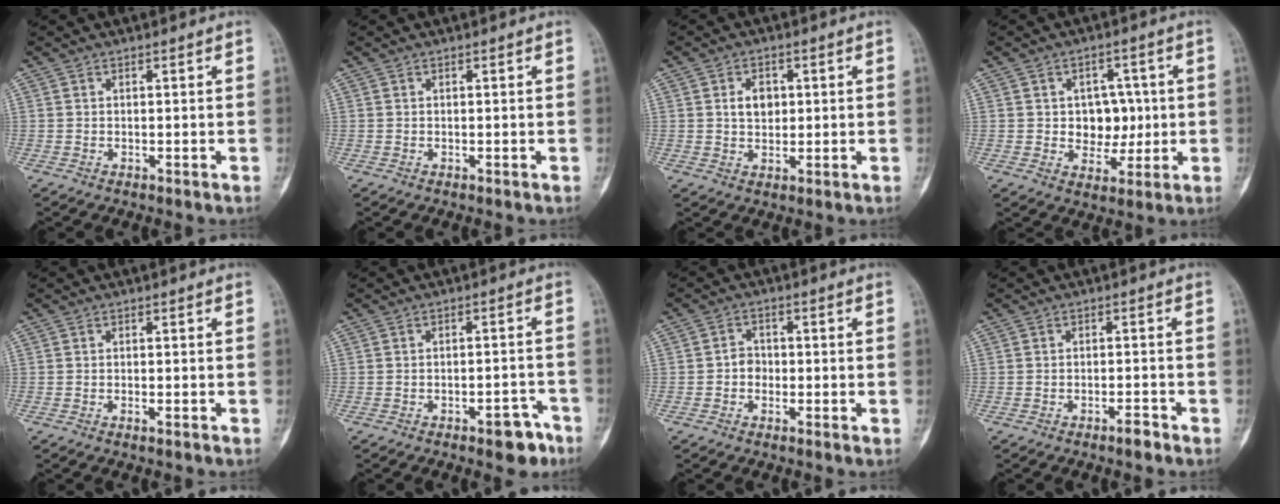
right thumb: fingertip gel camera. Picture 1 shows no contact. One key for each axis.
{"total": 0.0}
{"total": 4.4, "fx": 0.9, "fy": 3.3, "fz": 2.9, "tx": -0.030, "ty": -0.002, "tz": 0.014}
{"total": 7.6, "fx": 0.4, "fy": 6.0, "fz": 4.6, "tx": -0.017, "ty": 0.003, "tz": 0.012}
{"total": 0.6, "fx": -0.3, "fy": 0.2, "fz": 0.5, "tx": -0.008, "ty": 0.000, "tz": -0.006}
{"total": 5.4, "fx": -3.5, "fy": 2.4, "fz": 3.4, "tx": -0.023, "ty": 0.028, "tz": -0.039}
{"total": 2.8, "fx": -0.6, "fy": 2.4, "fz": 1.4, "tx": -0.001, "ty": 0.009, "tz": -0.021}
{"total": 2.0, "fx": -1.5, "fy": 0.4, "fz": 1.1, "tx": -0.018, "ty": 0.011, "tz": -0.027}